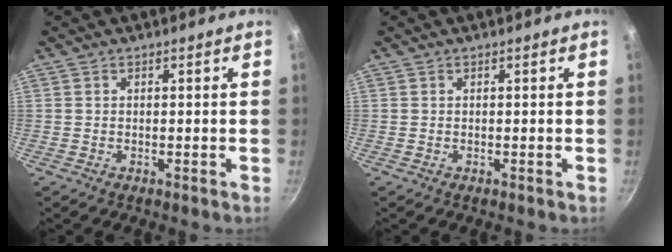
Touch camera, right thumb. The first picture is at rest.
{"total": 0.0}